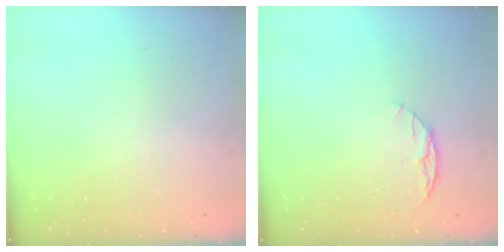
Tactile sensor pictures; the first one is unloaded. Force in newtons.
{"total": 6.1, "press": 6.0, "slide": 0.7}